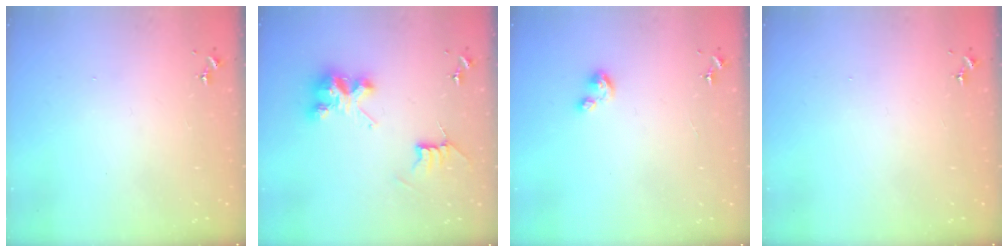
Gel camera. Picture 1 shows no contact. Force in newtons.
{"total": 8.1, "press": 8.1, "slide": 0.2}
{"total": 4.2, "press": 4.2, "slide": 0.4}
{"total": 0.0}